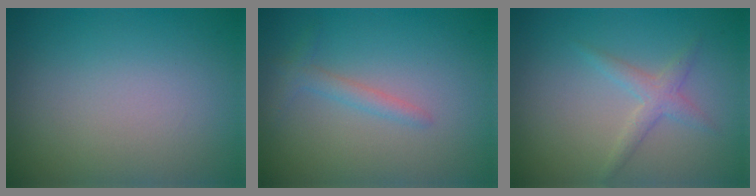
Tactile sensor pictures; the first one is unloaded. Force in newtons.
{"total": 1.4, "press": 1.4, "slide": 0.1}
{"total": 1.9, "press": 1.9, "slide": 0.0}